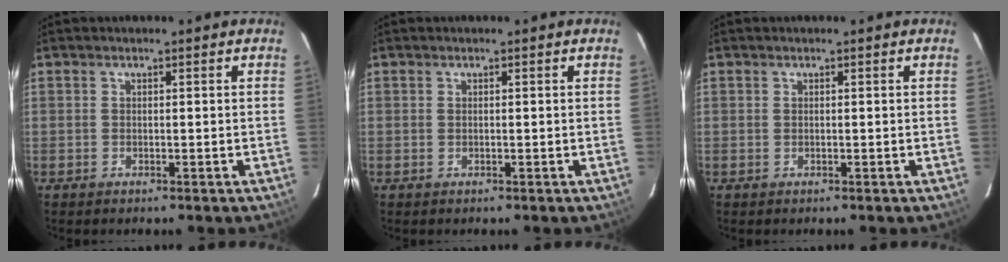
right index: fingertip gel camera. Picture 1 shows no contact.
{"total": 0.0}
{"total": 0.0}